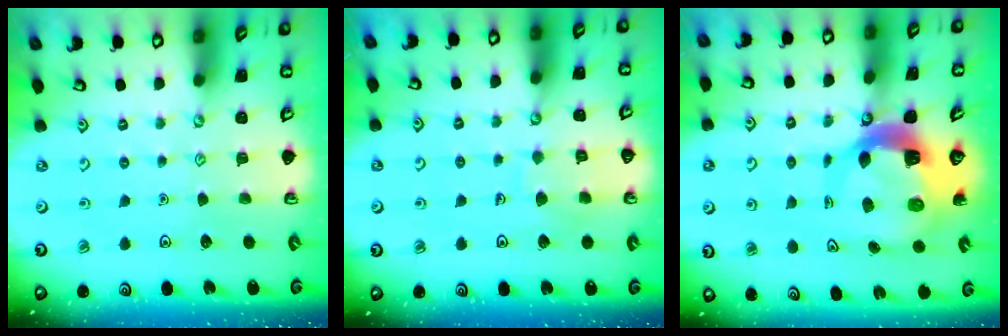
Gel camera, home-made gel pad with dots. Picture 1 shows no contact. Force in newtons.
{"total": 6.9, "press": 6.9, "slide": 0.7}
{"total": 9.5, "press": 9.5, "slide": 1.0}